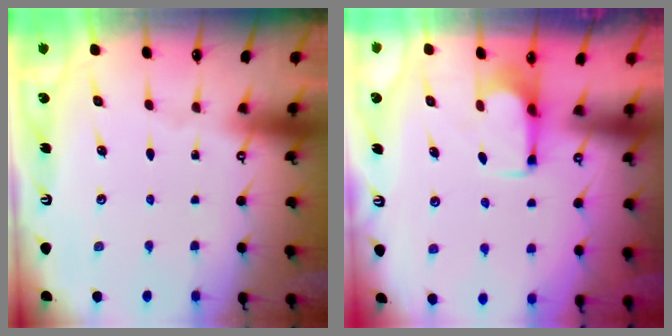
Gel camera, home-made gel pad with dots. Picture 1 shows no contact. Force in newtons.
{"total": 2.7, "press": 2.6, "slide": 0.9}